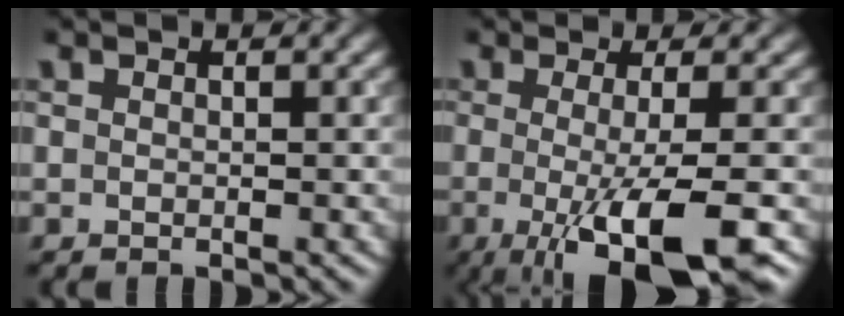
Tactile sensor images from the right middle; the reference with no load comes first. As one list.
[{"total": 8.8, "force": [-2.5, 2.0, 8.2], "torque": [-0.113, -0.017, -0.042]}]